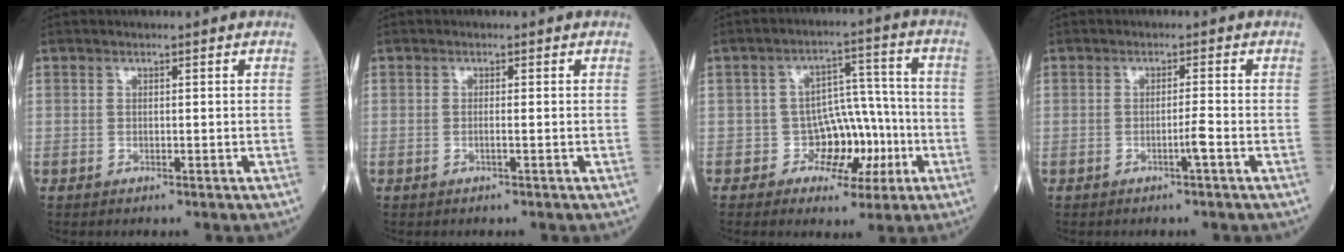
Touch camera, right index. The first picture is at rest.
{"total": 0.6, "force": [-0.2, -0.2, 0.5], "torque": [-0.010, 0.002, -0.001]}
{"total": 7.1, "force": [-2.3, 5.6, 3.8], "torque": [-0.032, 0.028, -0.026]}
{"total": 1.6, "force": [-0.8, -0.4, 1.4], "torque": [-0.024, 0.000, -0.013]}